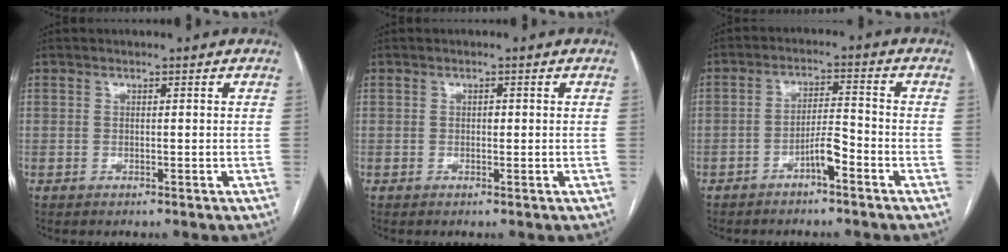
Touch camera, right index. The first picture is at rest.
{"total": 0.7, "force": [0.0, 0.5, 0.5], "torque": [-0.007, 0.002, -0.002]}
{"total": 4.4, "force": [-2.7, 0.6, 3.4], "torque": [-0.060, 0.010, -0.048]}